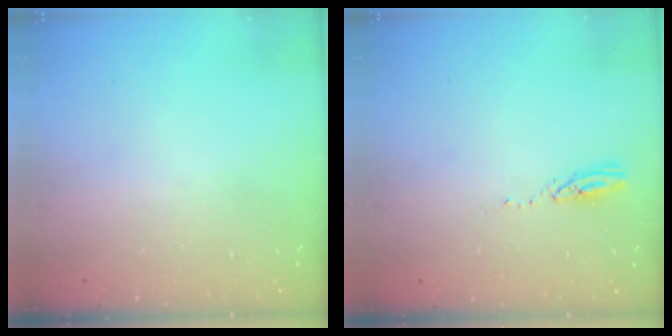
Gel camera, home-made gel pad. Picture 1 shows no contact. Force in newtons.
{"total": 3.2, "press": 3.2, "slide": 0.2}